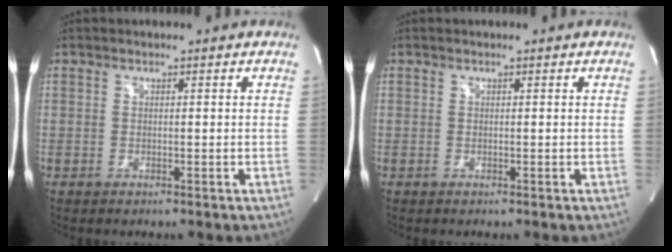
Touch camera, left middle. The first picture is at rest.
{"total": 0.0}